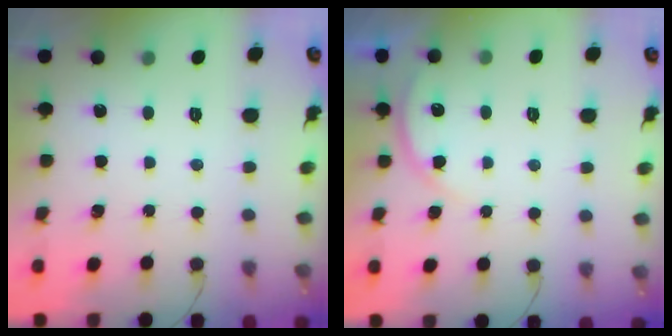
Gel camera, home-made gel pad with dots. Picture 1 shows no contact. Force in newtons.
{"total": 3.6, "press": 3.4, "slide": 1.2}